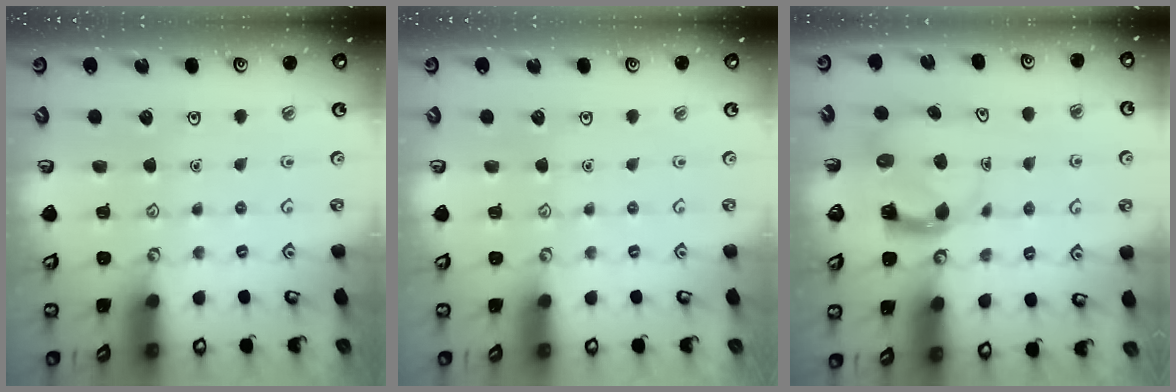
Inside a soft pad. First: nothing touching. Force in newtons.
{"total": 0.0}
{"total": 4.0, "press": 3.9, "slide": 0.4}